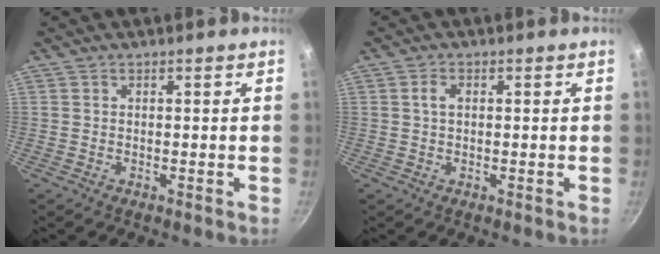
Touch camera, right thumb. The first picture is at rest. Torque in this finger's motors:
{"motor_torque": [-0.17, 0.24, 0.06, 0.51, 0.12]}